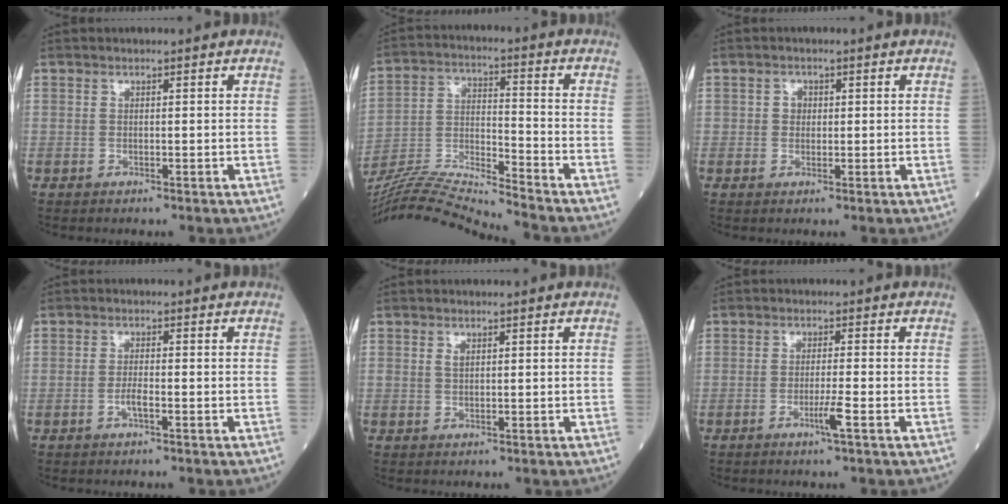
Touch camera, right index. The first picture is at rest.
{"total": 14.4, "force": [-13.6, -2.3, 4.0], "torque": [-0.068, 0.008, -0.251]}
{"total": 1.6, "force": [0.2, 1.4, 0.7], "torque": [-0.010, 0.003, 0.002]}
{"total": 1.8, "force": [-0.8, 0.2, 1.6], "torque": [-0.030, 0.001, -0.016]}
{"total": 0.9, "force": [0.4, 0.5, 0.6], "torque": [-0.014, 0.003, 0.009]}
{"total": 2.8, "force": [-1.3, -0.5, 2.4], "torque": [-0.047, -0.005, -0.028]}